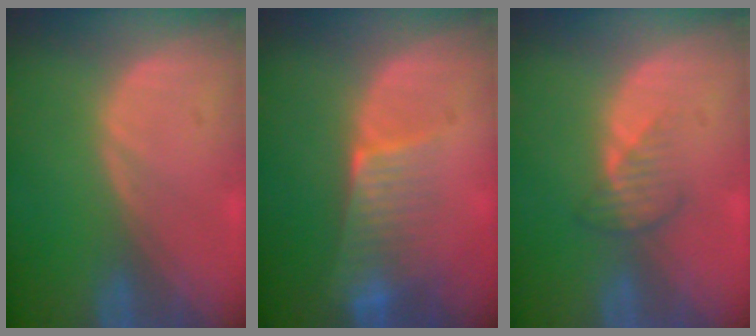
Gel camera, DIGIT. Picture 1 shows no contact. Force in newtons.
{"total": 6.5, "press": 5.6, "slide": 3.3}
{"total": 2.5, "press": 2.5, "slide": 0.4}